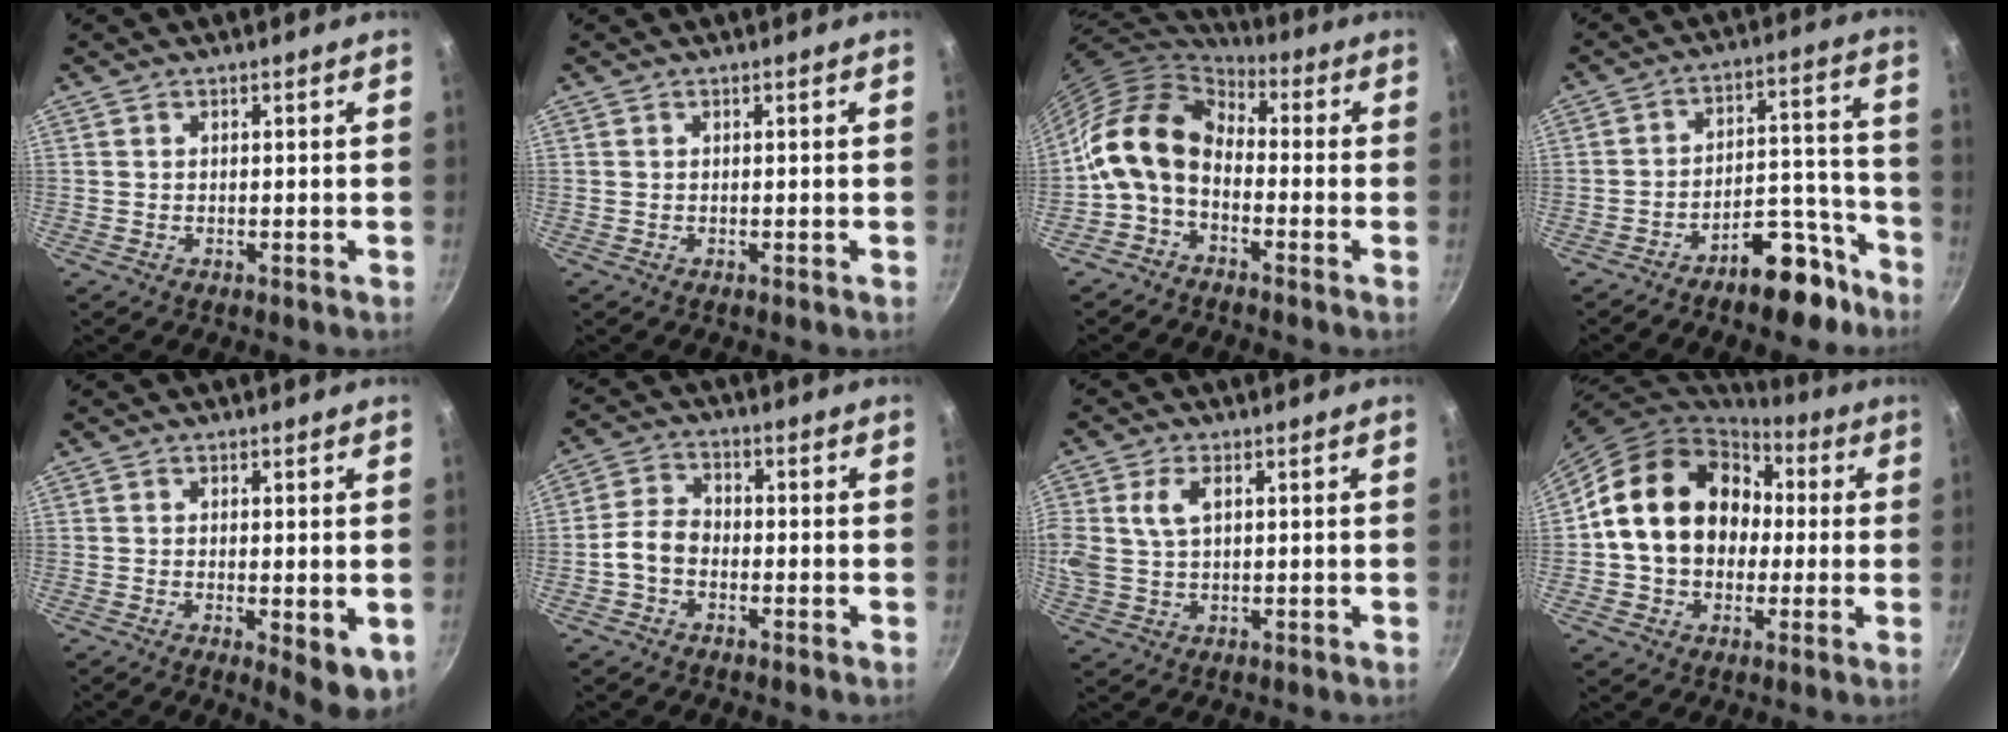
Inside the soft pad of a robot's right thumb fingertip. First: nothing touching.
{"total": 0.0}
{"total": 12.5, "force": [-1.5, 8.7, 8.9], "torque": [-0.149, 0.039, -0.047]}
{"total": 12.3, "force": [-8.6, 5.5, 6.9], "torque": [-0.051, 0.099, -0.121]}
{"total": 6.7, "force": [-1.3, 2.1, 6.2], "torque": [-0.073, -0.010, -0.011]}
{"total": 5.1, "force": [-1.8, 3.6, 3.1], "torque": [-0.049, 0.029, -0.045]}
{"total": 9.4, "force": [2.4, 6.1, 6.7], "torque": [-0.138, 0.012, 0.045]}
{"total": 19.3, "force": [1.7, 15.5, 11.4], "torque": [-0.168, 0.043, 0.027]}